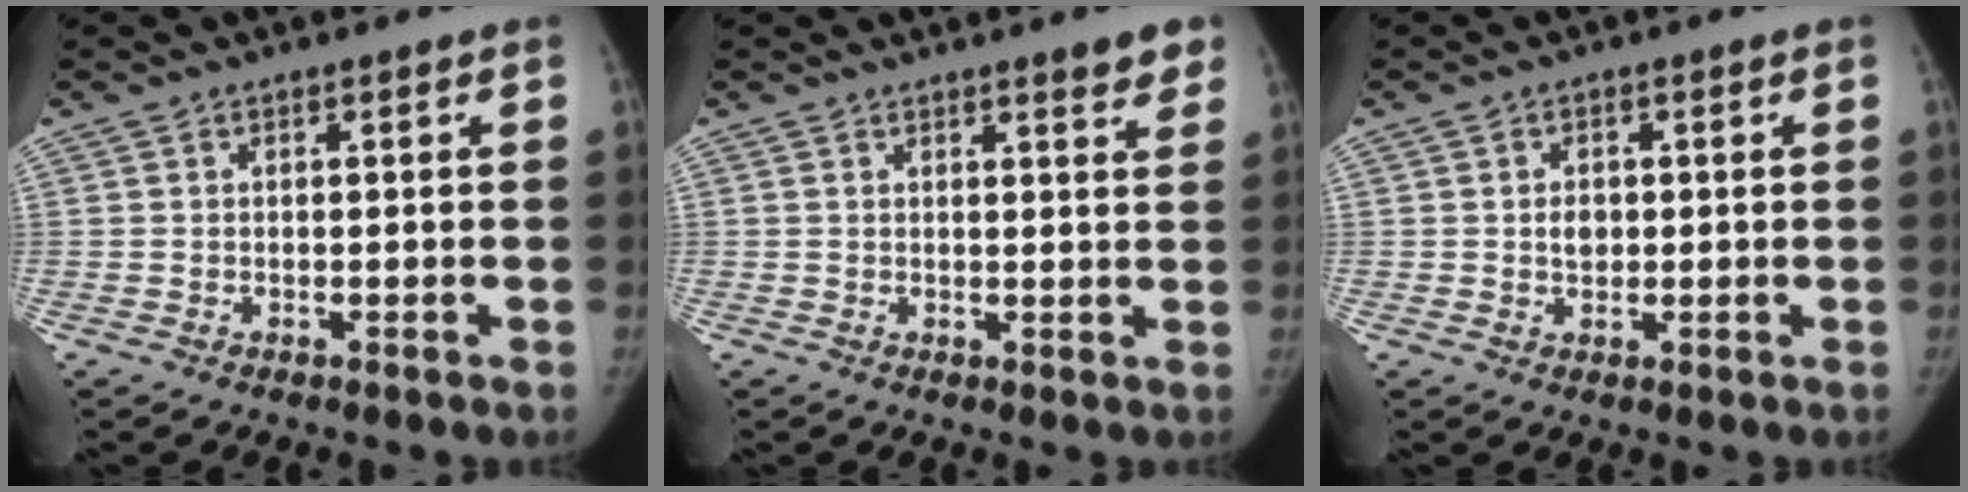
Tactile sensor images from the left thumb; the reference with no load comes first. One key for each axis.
{"total": 4.2, "fx": 3.0, "fy": 1.1, "fz": 2.7, "tx": -0.018, "ty": -0.015, "tz": 0.034}
{"total": 2.8, "fx": 0.3, "fy": 2.2, "fz": 1.8, "tx": -0.017, "ty": 0.001, "tz": 0.005}